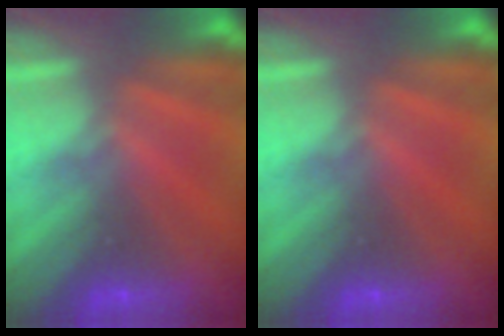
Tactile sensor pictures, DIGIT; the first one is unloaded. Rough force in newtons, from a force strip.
{"total": 0.0}